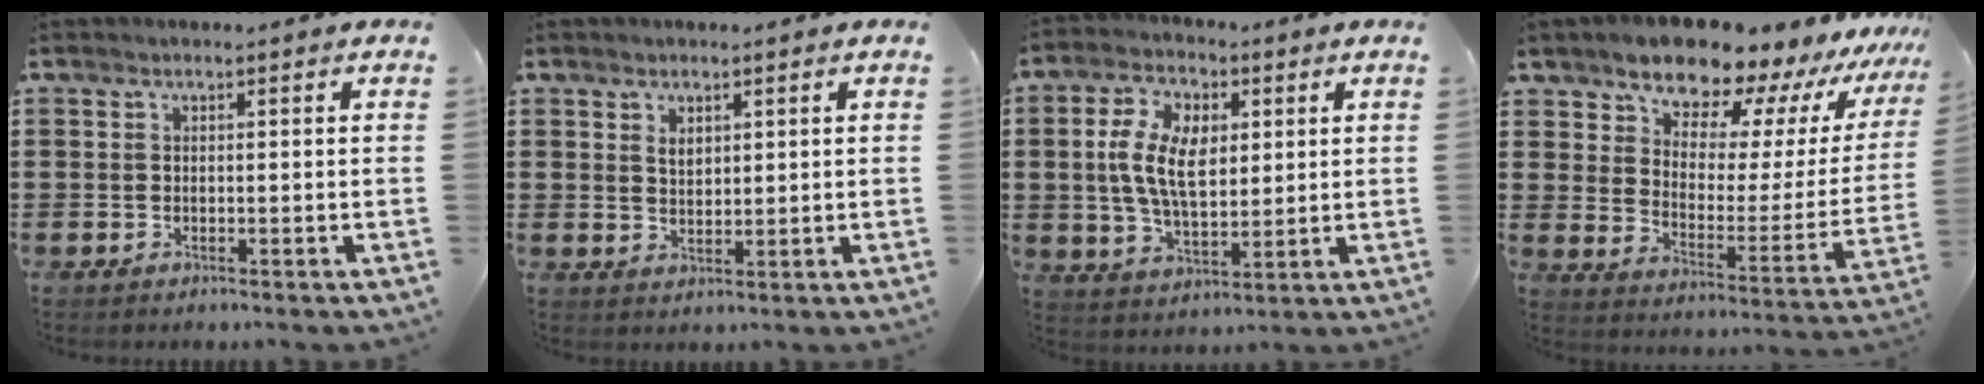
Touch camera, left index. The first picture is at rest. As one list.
[{"total": 2.0, "force": [1.3, 1.2, 1.0], "torque": [-0.014, 0.001, 0.022]}, {"total": 9.8, "force": [1.7, 5.4, 7.9], "torque": [-0.171, 0.015, 0.028]}, {"total": 11.0, "force": [10.2, 3.5, 2.5], "torque": [-0.073, -0.085, 0.177]}]